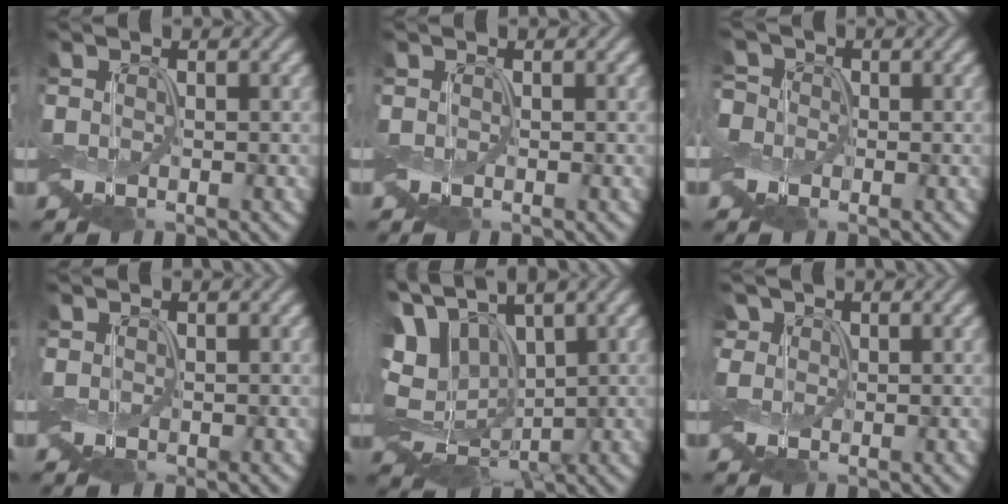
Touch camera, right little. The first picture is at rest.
{"total": 0.0}
{"total": 5.3, "force": [1.8, 4.4, 2.4], "torque": [-0.058, 0.027, 0.000]}
{"total": 0.0}
{"total": 8.9, "force": [1.8, 6.2, 6.1], "torque": [-0.151, -0.001, 0.035]}
{"total": 1.6, "force": [1.0, 1.2, 0.4], "torque": [-0.011, 0.008, 0.011]}